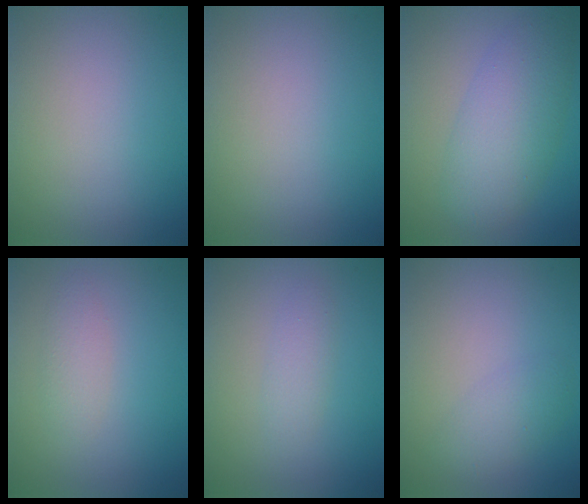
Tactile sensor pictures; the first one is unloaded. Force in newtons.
{"total": 0.0}
{"total": 6.1, "press": 6.1, "slide": 0.0}
{"total": 1.6, "press": 1.6, "slide": 0.1}
{"total": 1.5, "press": 1.5, "slide": 0.0}
{"total": 2.0, "press": 2.0, "slide": 0.2}